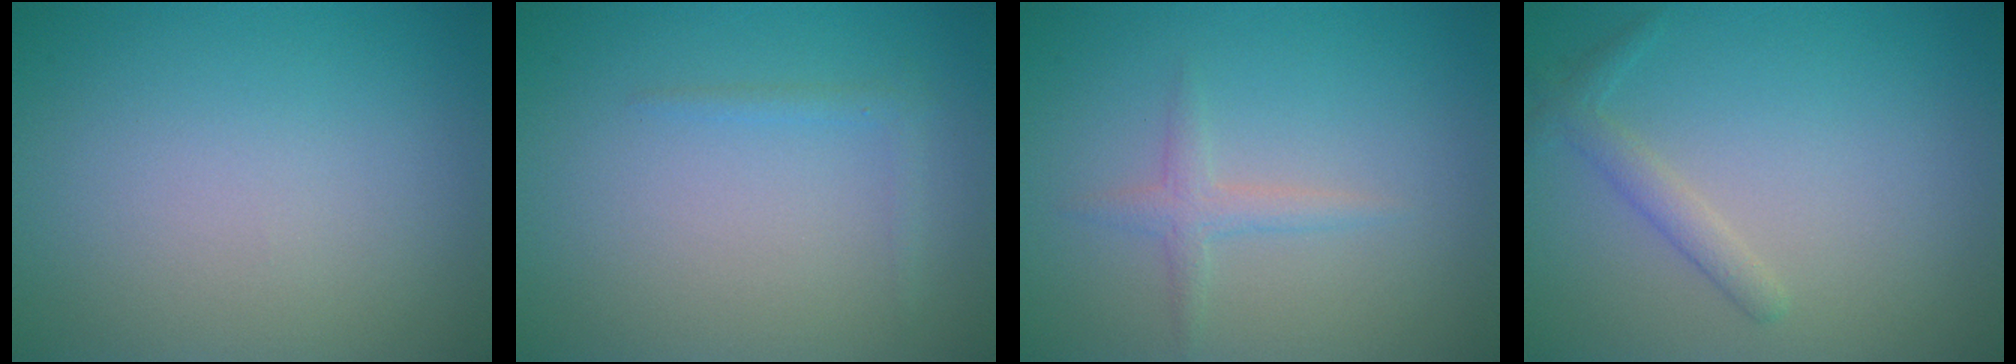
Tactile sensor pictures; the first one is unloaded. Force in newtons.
{"total": 1.1, "press": 1.1, "slide": 0.1}
{"total": 1.5, "press": 1.5, "slide": 0.1}
{"total": 1.6, "press": 1.6, "slide": 0.1}